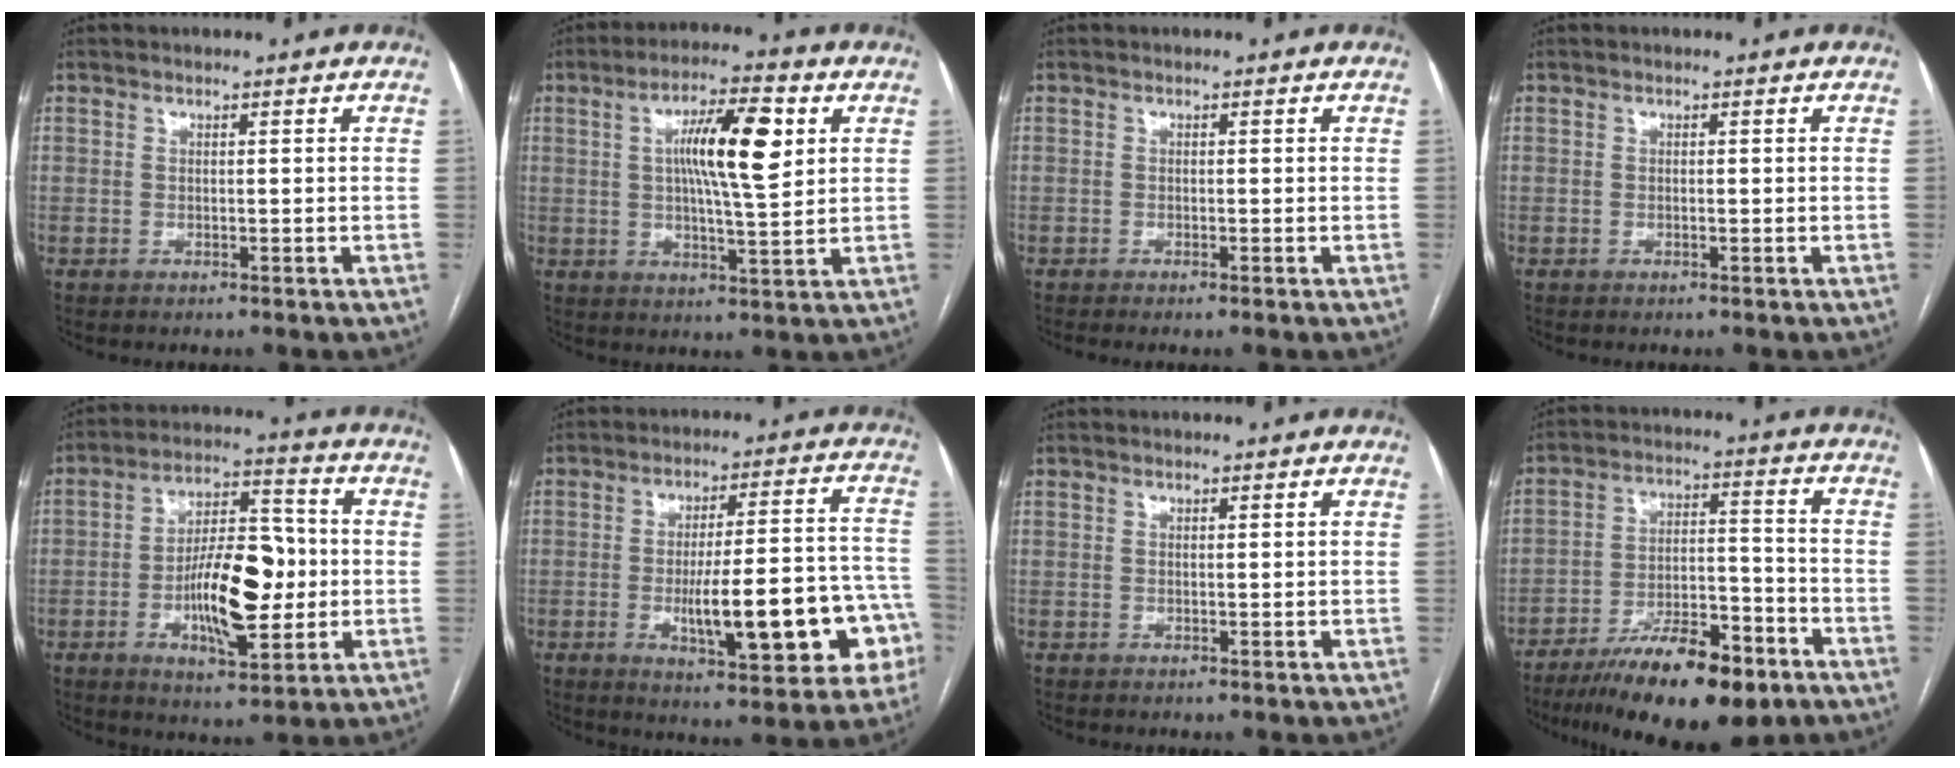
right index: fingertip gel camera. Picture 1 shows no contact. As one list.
[{"total": 11.2, "force": [2.9, 1.7, 10.6], "torque": [-0.180, 0.011, 0.046]}, {"total": 0.9, "force": [-0.6, -0.1, 0.7], "torque": [-0.015, -0.001, -0.013]}, {"total": 0.0}, {"total": 13.9, "force": [-2.1, 4.9, 12.8], "torque": [-0.223, 0.016, -0.030]}, {"total": 17.8, "force": [-5.2, 4.0, 16.5], "torque": [-0.189, 0.030, -0.055]}, {"total": 0.0}, {"total": 16.7, "force": [-11.2, 4.6, 11.5], "torque": [-0.174, 0.004, -0.184]}]